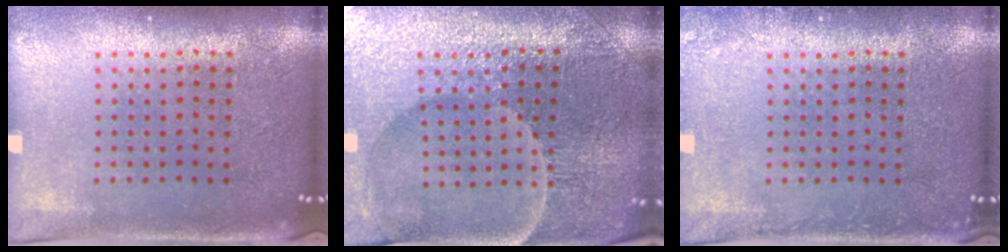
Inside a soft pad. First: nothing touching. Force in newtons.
{"total": 4.1, "press": 4.0, "slide": 0.5}
{"total": 1.2, "press": 1.2, "slide": 0.2}